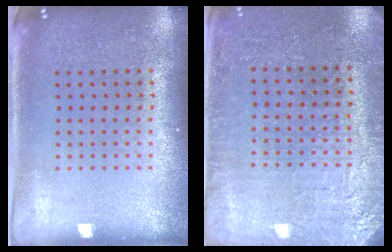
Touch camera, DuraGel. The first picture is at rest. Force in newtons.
{"total": 2.8, "press": 2.8, "slide": 0.3}